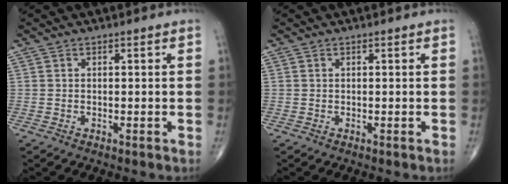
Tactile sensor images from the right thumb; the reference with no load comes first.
{"total": 0.0}